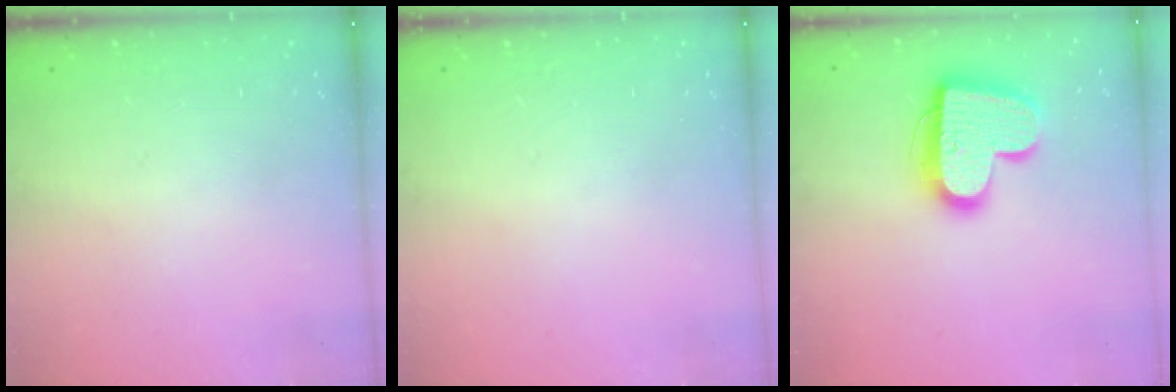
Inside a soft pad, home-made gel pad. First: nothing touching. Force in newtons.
{"total": 0.0}
{"total": 17.3, "press": 17.3, "slide": 1.1}